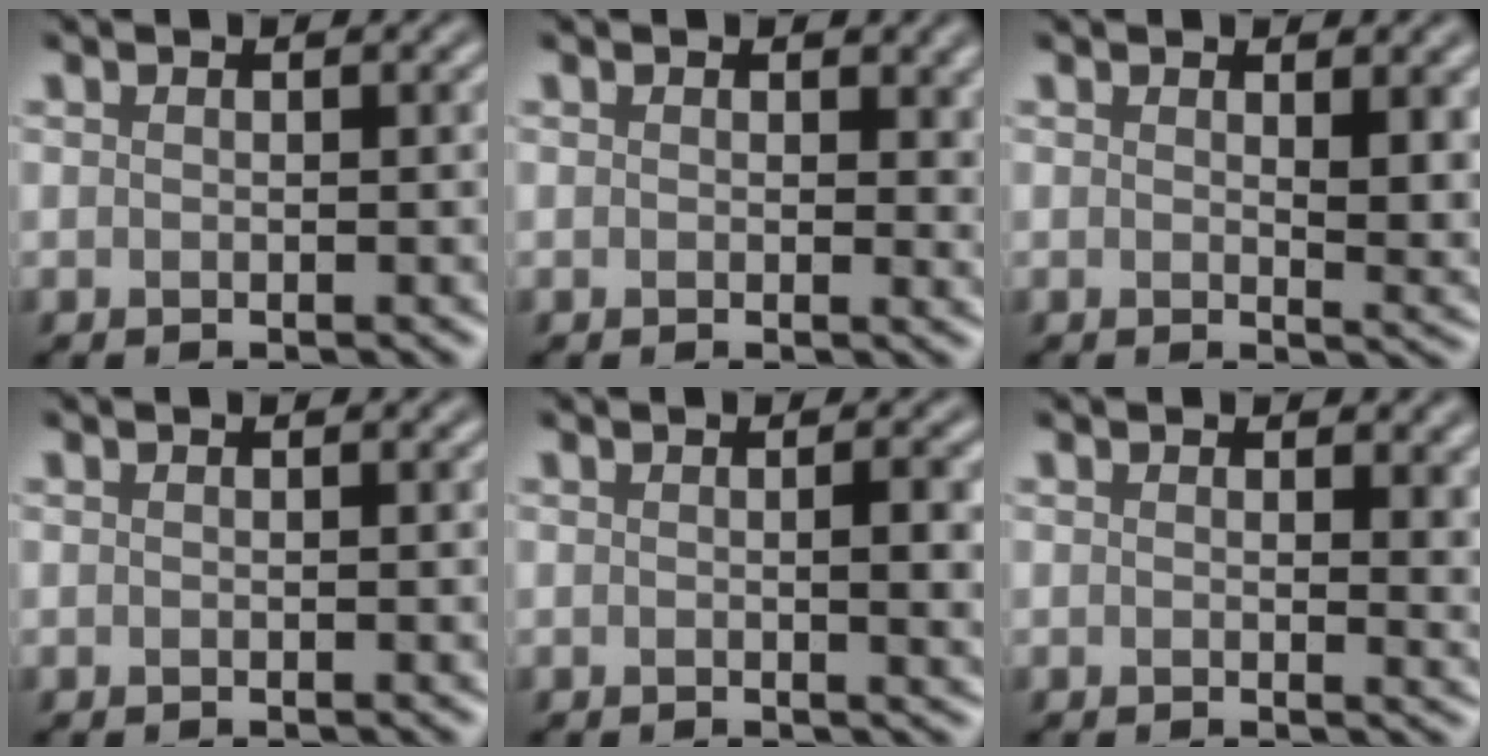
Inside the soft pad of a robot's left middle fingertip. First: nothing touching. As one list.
[{"total": 2.1, "force": [0.7, 1.4, 1.4], "torque": [-0.012, -0.003, 0.003]}, {"total": 2.9, "force": [1.0, 0.9, 2.6], "torque": [-0.033, -0.009, 0.020]}, {"total": 0.0}, {"total": 2.7, "force": [0.1, 0.6, 2.7], "torque": [-0.033, 0.000, 0.000]}, {"total": 2.5, "force": [0.8, 1.0, 2.1], "torque": [-0.019, -0.004, 0.011]}]